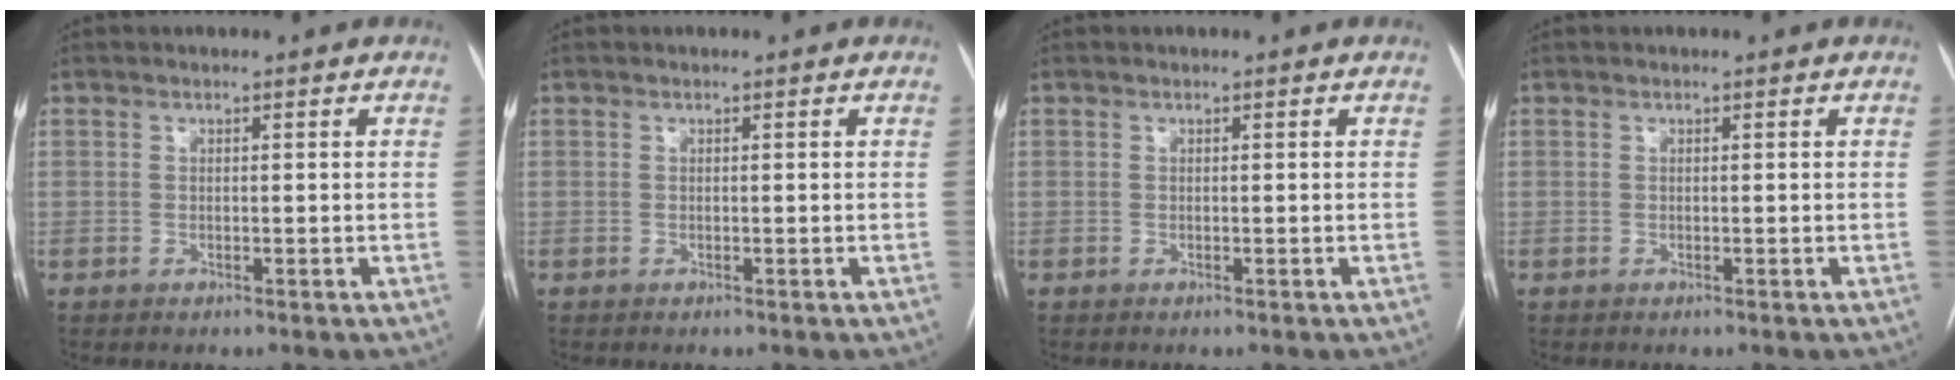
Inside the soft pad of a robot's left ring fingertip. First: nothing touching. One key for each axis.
{"total": 0.0}
{"total": 0.0}
{"total": 0.0}